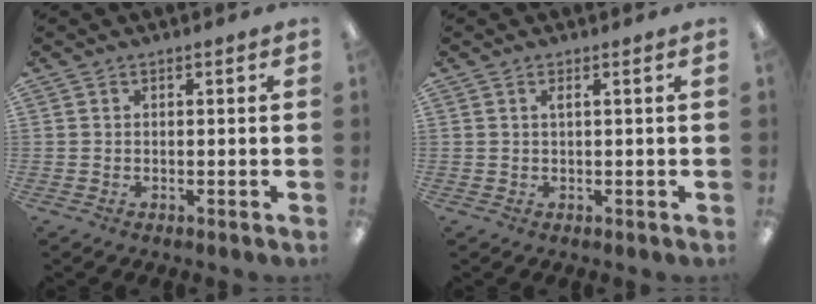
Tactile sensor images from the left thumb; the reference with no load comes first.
{"total": 0.8, "force": [0.1, -0.2, 0.8], "torque": [-0.017, -0.002, 0.001]}